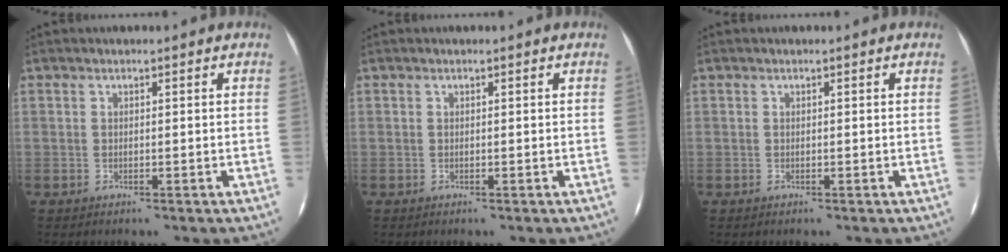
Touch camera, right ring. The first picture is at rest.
{"total": 0.0}
{"total": 0.0}